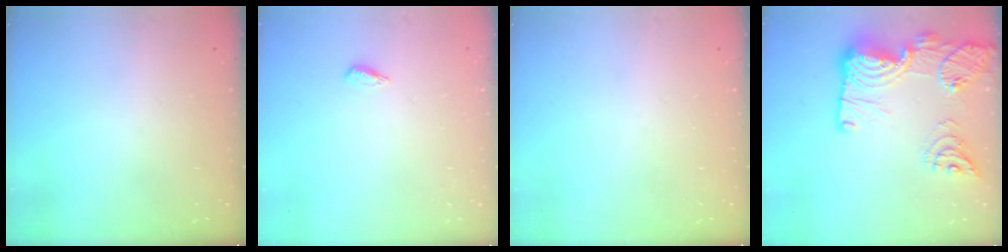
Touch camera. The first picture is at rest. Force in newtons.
{"total": 2.7, "press": 2.7, "slide": 0.5}
{"total": 0.0}
{"total": 25.2, "press": 24.5, "slide": 5.9}